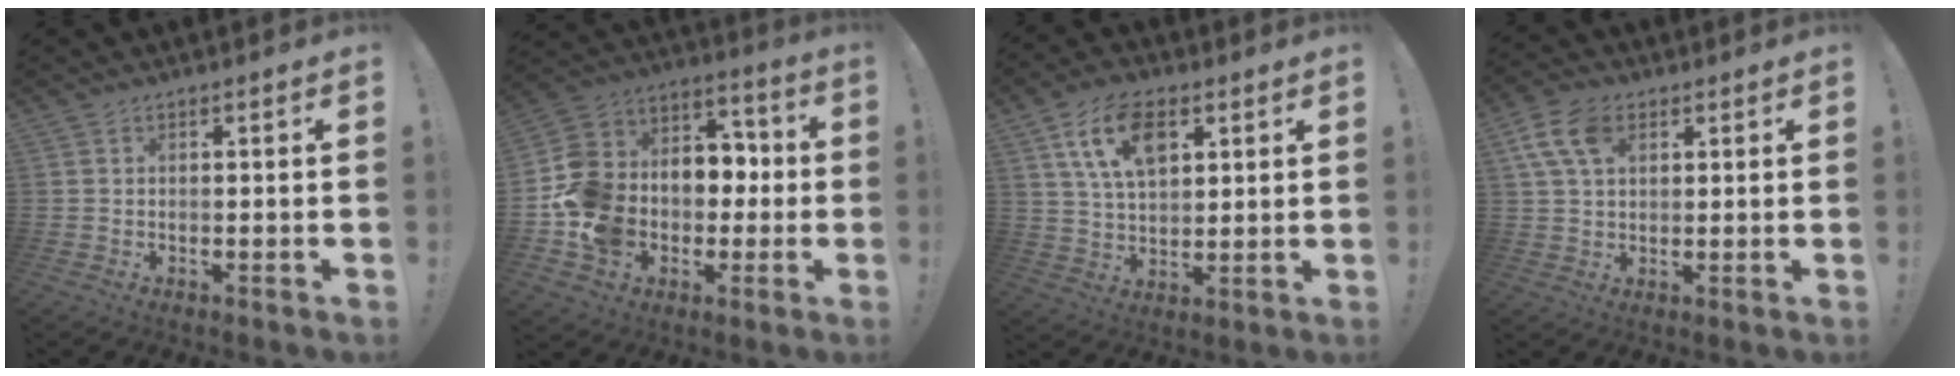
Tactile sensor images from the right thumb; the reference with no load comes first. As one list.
[{"total": 16.3, "force": [-4.2, 13.8, 7.7], "torque": [-0.137, 0.025, -0.055]}, {"total": 13.8, "force": [5.9, 8.0, 9.5], "torque": [-0.166, -0.004, 0.108]}, {"total": 10.3, "force": [3.9, 6.6, 6.8], "torque": [-0.137, 0.003, 0.077]}]